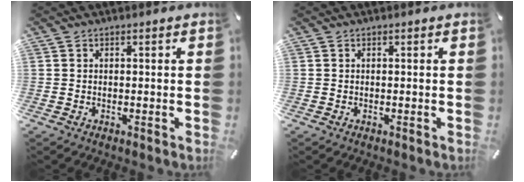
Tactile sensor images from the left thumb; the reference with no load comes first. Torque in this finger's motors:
{"motor_torque": [0.00, 0.00, 0.00, 0.00, 0.00]}